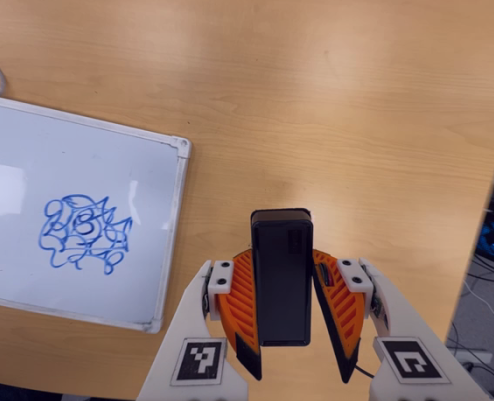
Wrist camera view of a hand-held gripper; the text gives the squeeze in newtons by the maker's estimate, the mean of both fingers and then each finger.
{"total": 5.1, "left": 4.8, "right": 5.5}